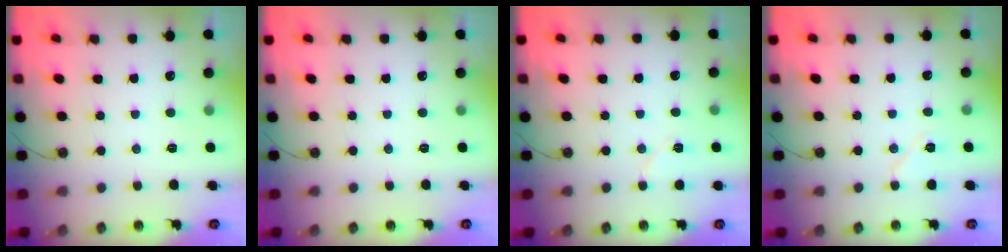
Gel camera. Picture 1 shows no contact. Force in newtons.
{"total": 0.0}
{"total": 7.1, "press": 6.9, "slide": 1.7}
{"total": 5.2, "press": 4.8, "slide": 2.1}